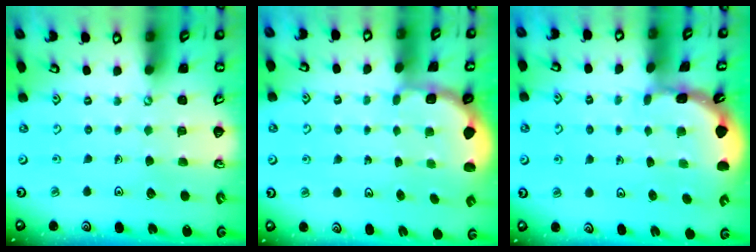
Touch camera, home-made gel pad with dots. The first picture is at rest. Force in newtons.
{"total": 1.9, "press": 1.8, "slide": 0.7}
{"total": 1.6, "press": 1.6, "slide": 0.1}